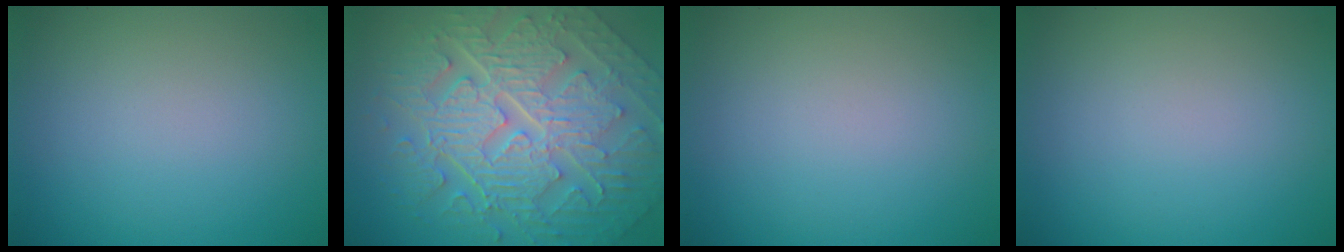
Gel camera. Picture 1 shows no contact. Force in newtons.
{"total": 10.8, "press": 7.3, "slide": 7.9}
{"total": 0.0}
{"total": 0.0}